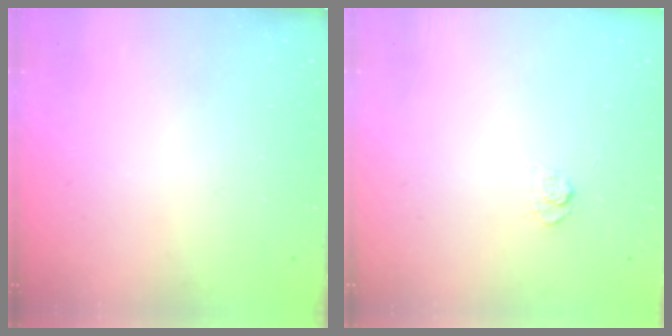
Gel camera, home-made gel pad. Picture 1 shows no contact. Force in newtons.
{"total": 4.0, "press": 3.8, "slide": 1.4}